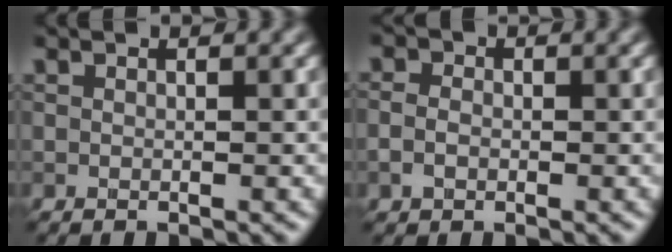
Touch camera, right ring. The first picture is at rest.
{"total": 1.8, "force": [-0.4, 1.4, 1.0], "torque": [-0.020, -0.001, -0.013]}